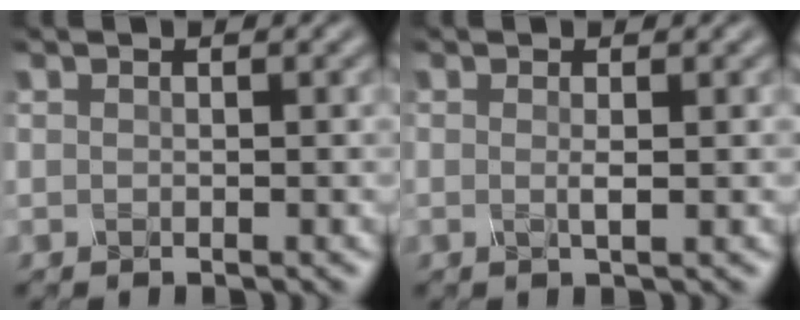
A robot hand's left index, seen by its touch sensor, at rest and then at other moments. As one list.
[{"total": 0.9, "force": [-0.1, 0.1, 0.9], "torque": [-0.014, -0.004, -0.004]}]